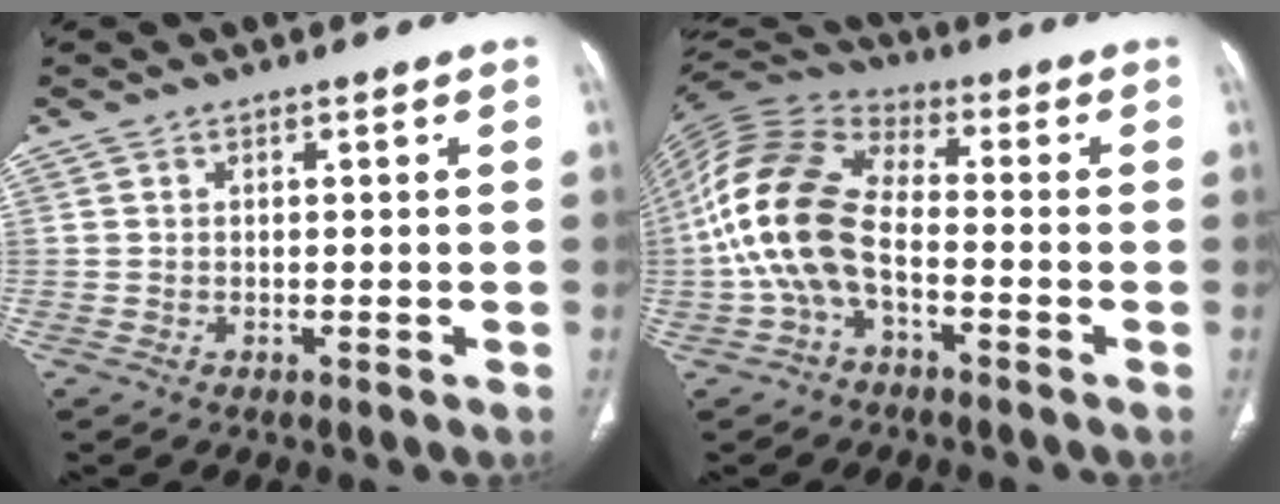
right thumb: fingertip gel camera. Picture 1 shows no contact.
{"total": 17.2, "force": [-3.1, 10.0, 13.7], "torque": [-0.288, 0.032, -0.060]}